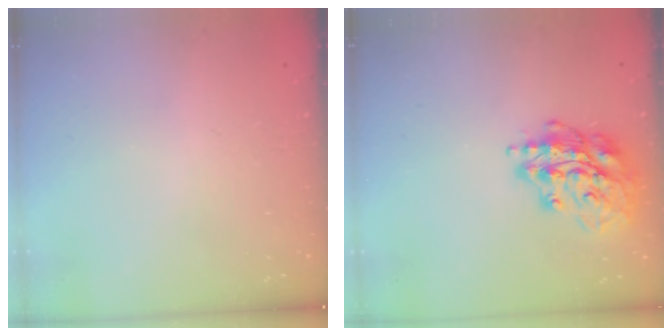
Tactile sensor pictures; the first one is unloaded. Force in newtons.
{"total": 16.4, "press": 16.4, "slide": 0.6}